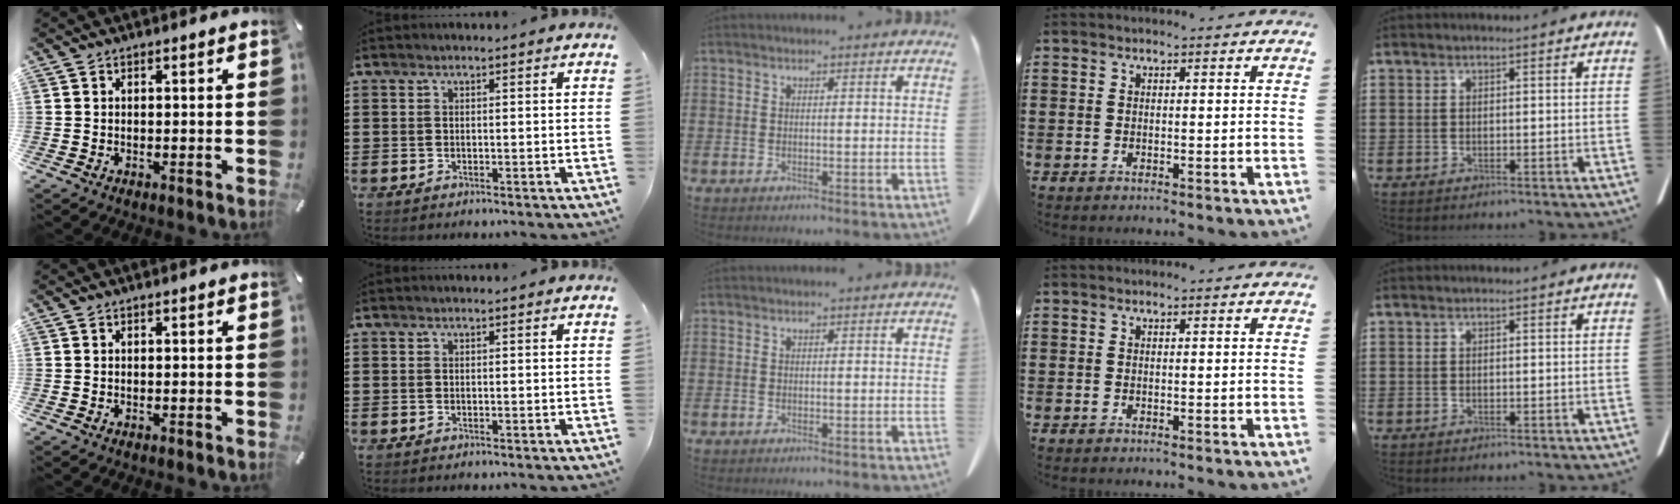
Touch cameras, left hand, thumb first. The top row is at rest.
{}